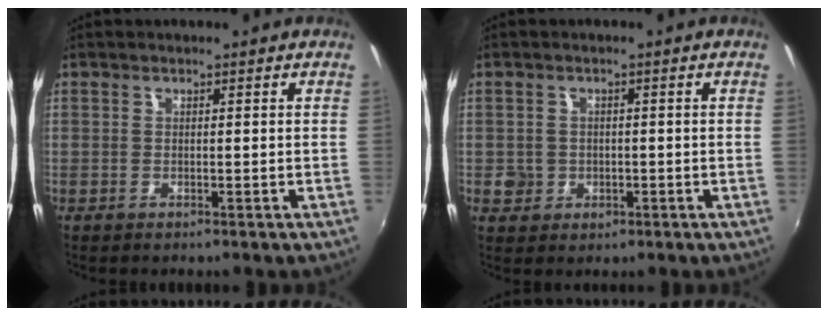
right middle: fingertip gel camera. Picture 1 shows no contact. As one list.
[{"total": 4.0, "force": [-0.5, 3.8, 1.0], "torque": [-0.020, 0.000, -0.005]}]